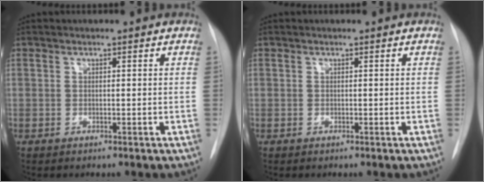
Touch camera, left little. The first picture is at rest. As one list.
[{"total": 0.0}]